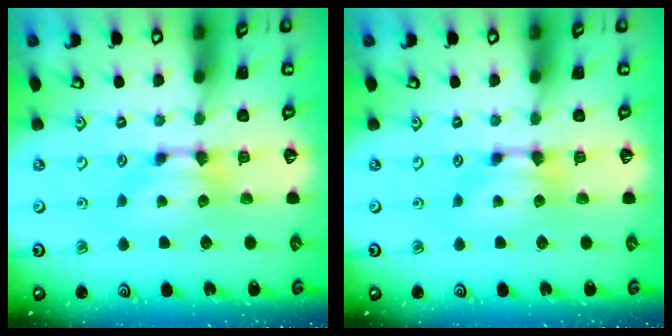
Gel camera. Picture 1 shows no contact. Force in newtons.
{"total": 0.0}